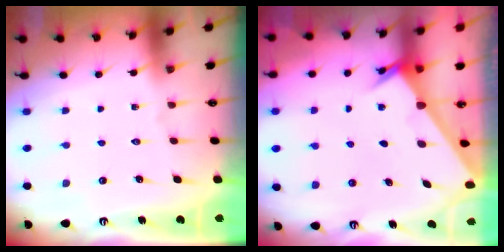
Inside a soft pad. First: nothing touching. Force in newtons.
{"total": 2.2, "press": 2.2, "slide": 0.2}